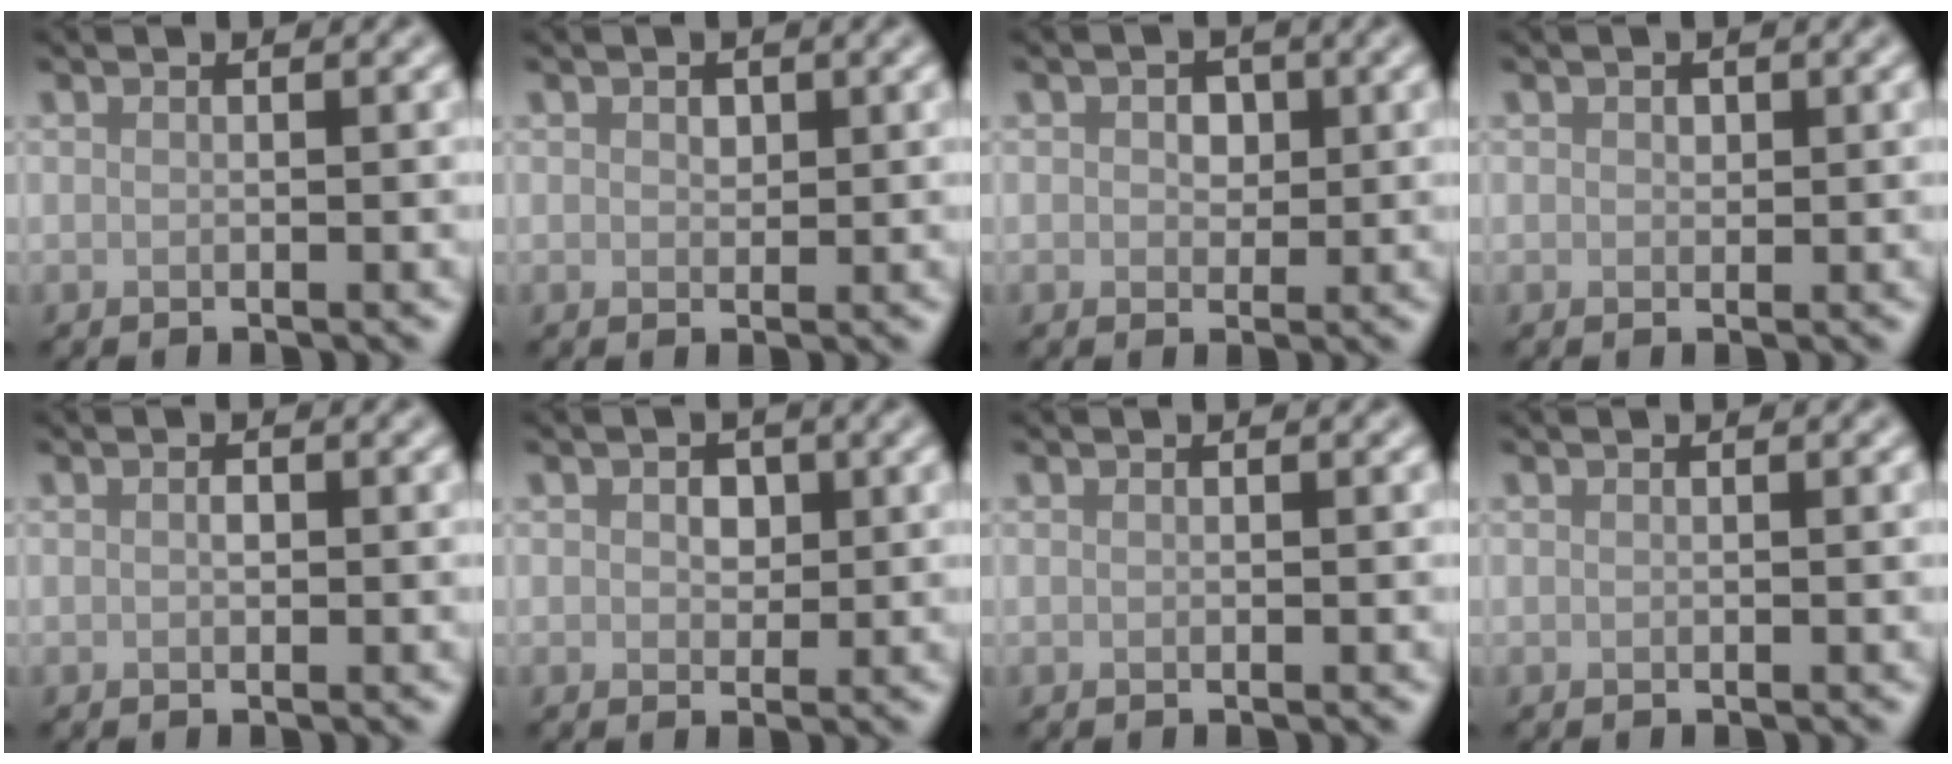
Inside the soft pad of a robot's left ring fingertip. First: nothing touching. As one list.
[{"total": 0.9, "force": [0.4, 0.7, 0.4], "torque": [-0.008, -0.003, 0.007]}, {"total": 1.8, "force": [0.4, 1.4, 1.0], "torque": [-0.016, -0.001, 0.001]}, {"total": 0.6, "force": [0.2, 0.5, 0.2], "torque": [-0.005, -0.003, 0.003]}, {"total": 0.6, "force": [0.0, 0.4, 0.5], "torque": [-0.010, 0.000, 0.000]}, {"total": 1.7, "force": [0.4, 1.3, 1.0], "torque": [-0.018, -0.002, 0.003]}, {"total": 0.0}, {"total": 0.0}]